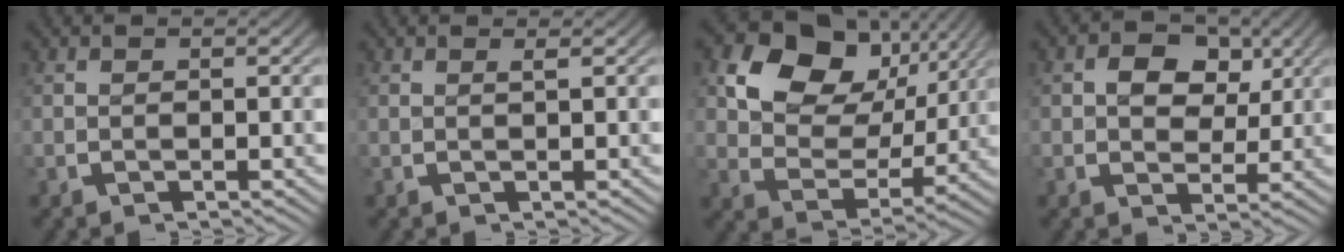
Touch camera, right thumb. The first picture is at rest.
{"total": 0.6, "force": [0.4, 0.0, 0.4], "torque": [-0.005, -0.001, 0.009]}
{"total": 13.8, "force": [4.7, 9.9, 8.5], "torque": [-0.144, 0.003, 0.058]}
{"total": 4.2, "force": [0.8, 3.4, 2.4], "torque": [-0.036, -0.020, 0.015]}